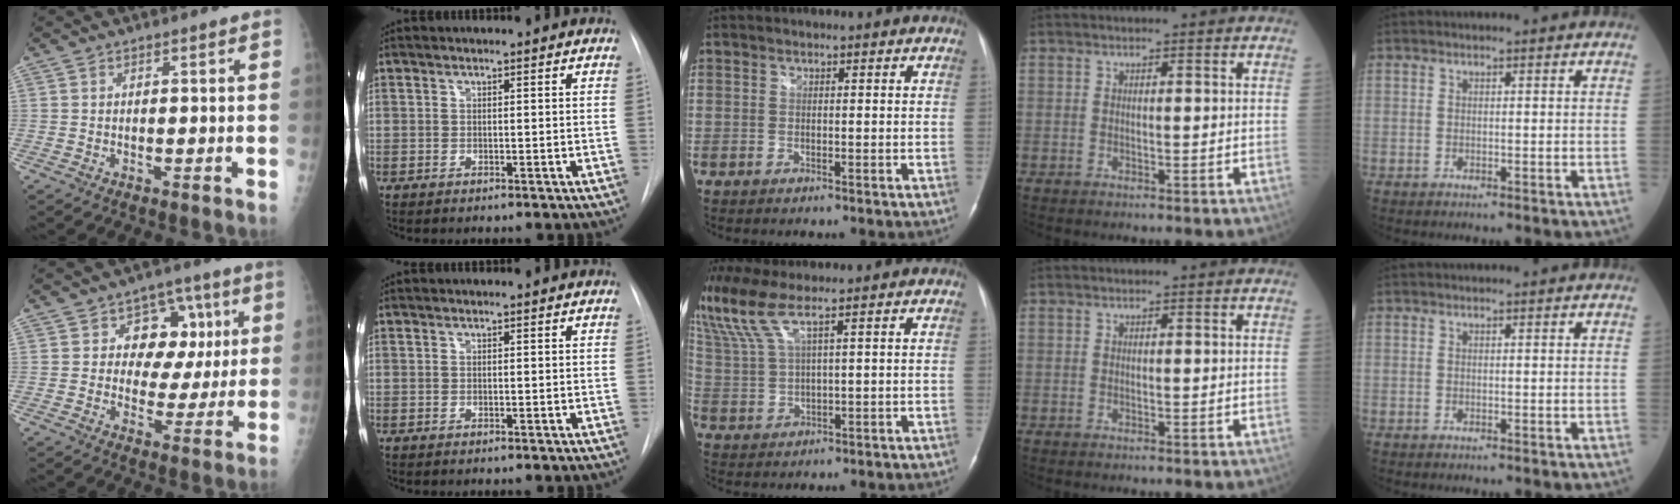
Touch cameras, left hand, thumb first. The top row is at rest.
{"thumb": {"total": 11.1, "force": [2.9, 8.7, 6.3], "torque": [-0.021, 0.001, 0.038]}, "middle": {"total": 8.8, "force": [6.0, 0.8, 6.3], "torque": [-0.164, 0.014, 0.127]}}